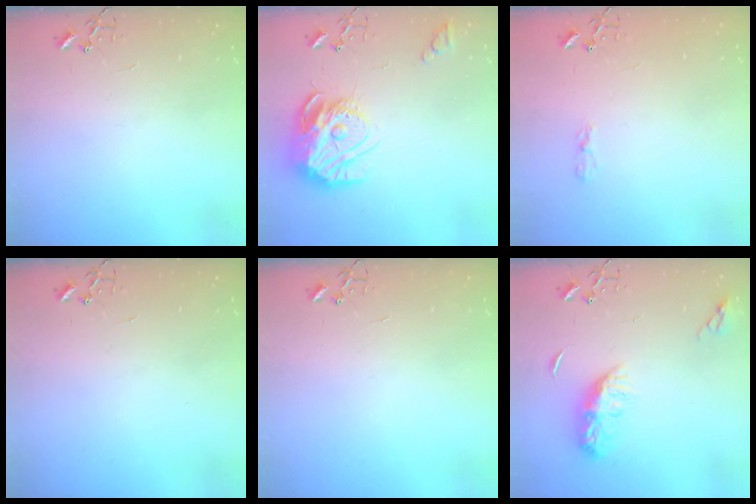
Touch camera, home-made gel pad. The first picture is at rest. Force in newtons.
{"total": 16.7, "press": 16.7, "slide": 1.6}
{"total": 3.1, "press": 3.1, "slide": 0.6}
{"total": 0.0}
{"total": 0.0}
{"total": 9.8, "press": 9.8, "slide": 0.5}